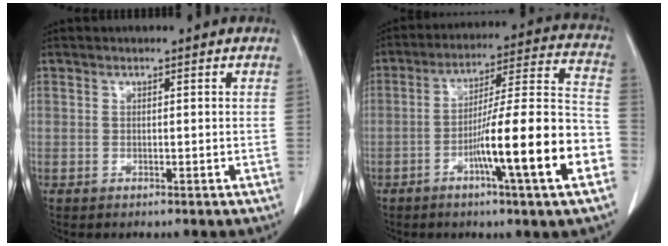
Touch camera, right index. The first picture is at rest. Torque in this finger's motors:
{"motor_torque": [1.65, -0.49, 0.69, 0.18]}